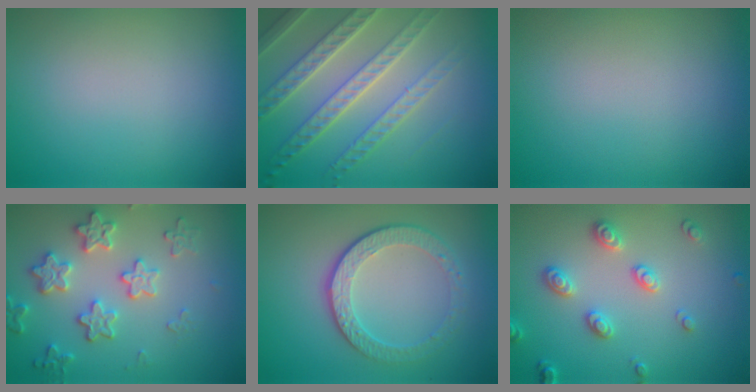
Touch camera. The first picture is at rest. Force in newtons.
{"total": 6.1, "press": 5.0, "slide": 3.5}
{"total": 0.0}
{"total": 3.8, "press": 3.8, "slide": 0.7}
{"total": 4.5, "press": 3.2, "slide": 3.1}
{"total": 2.8, "press": 2.7, "slide": 0.8}